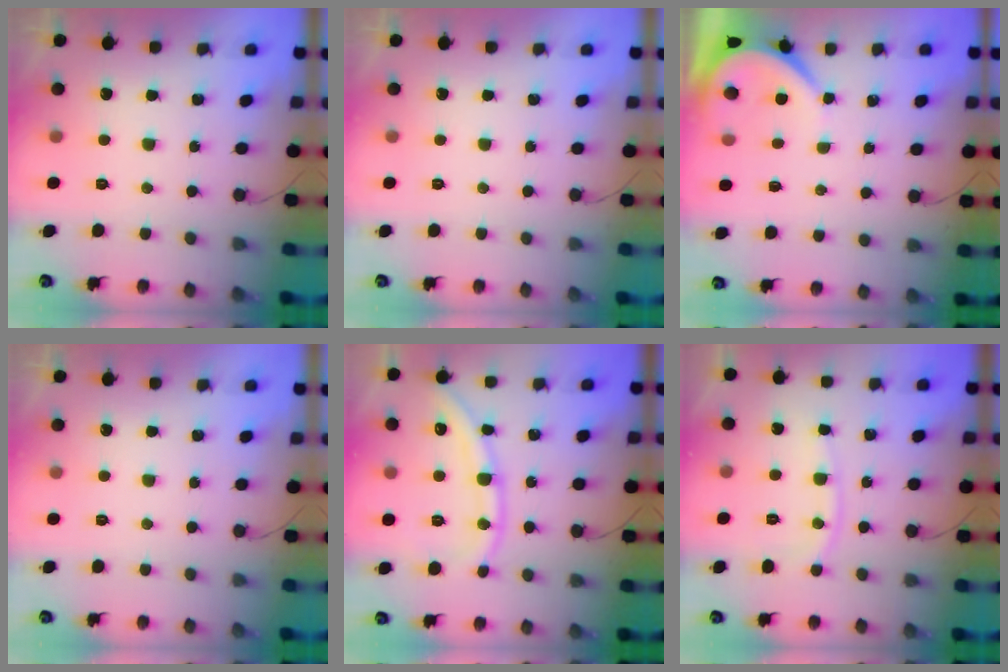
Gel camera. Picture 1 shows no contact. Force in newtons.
{"total": 0.0}
{"total": 3.4, "press": 3.4, "slide": 0.5}
{"total": 0.0}
{"total": 10.6, "press": 10.5, "slide": 1.1}
{"total": 6.7, "press": 6.7, "slide": 0.1}